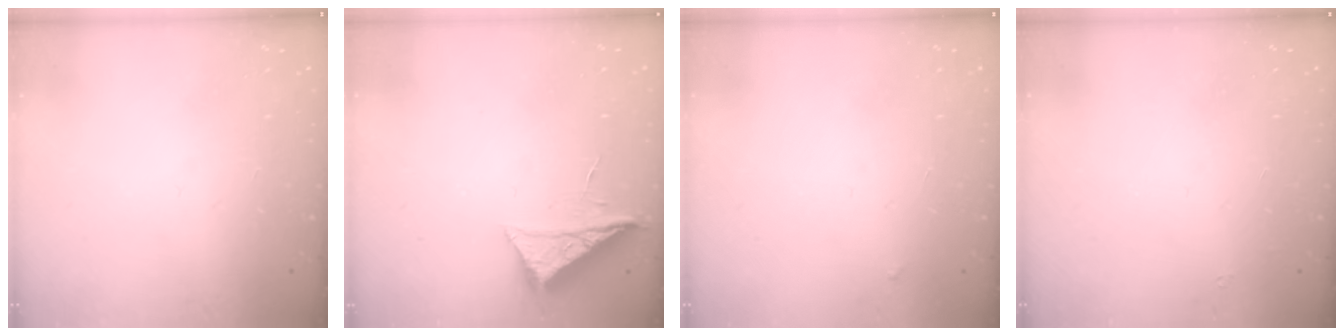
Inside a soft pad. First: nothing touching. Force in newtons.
{"total": 6.1, "press": 6.1, "slide": 0.7}
{"total": 2.5, "press": 2.4, "slide": 0.4}
{"total": 1.6, "press": 1.5, "slide": 0.2}